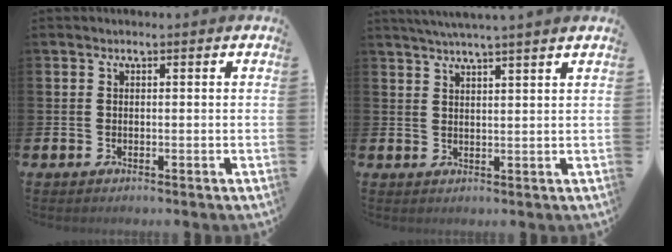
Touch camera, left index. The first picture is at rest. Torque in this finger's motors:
{"motor_torque": [1.09, -1.05, 0.37, 0.10]}